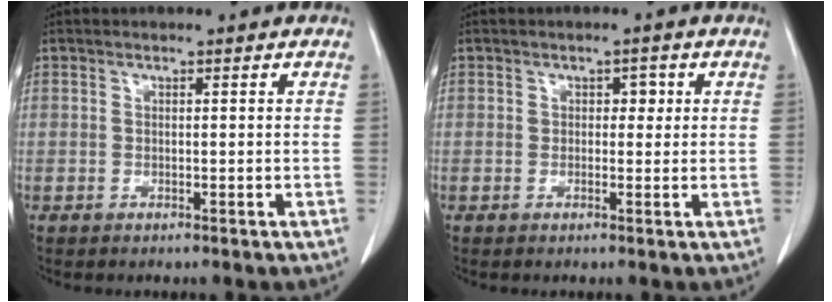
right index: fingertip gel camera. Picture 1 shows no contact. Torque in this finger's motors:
{"motor_torque": [0.03, 0.05, 0.01, 0.00]}